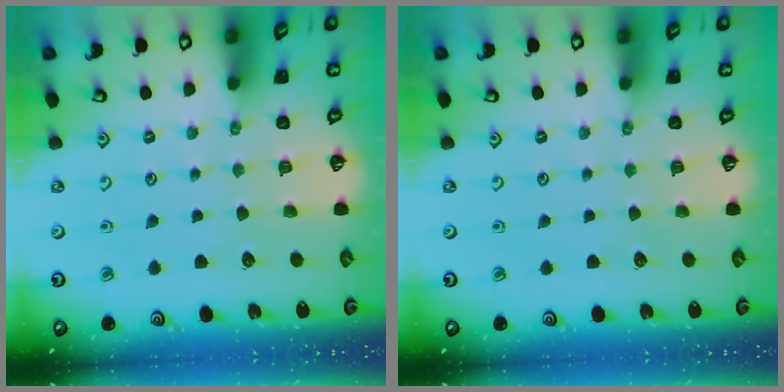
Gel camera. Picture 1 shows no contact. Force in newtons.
{"total": 0.0}